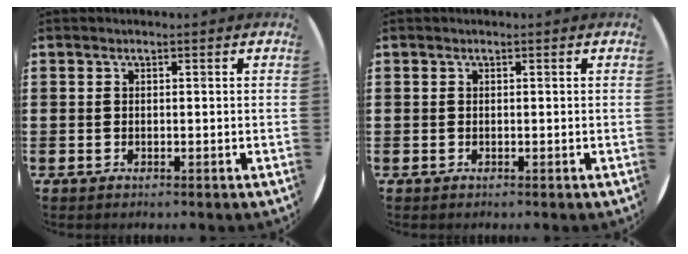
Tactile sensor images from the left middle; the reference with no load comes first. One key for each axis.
{"total": 0.0}